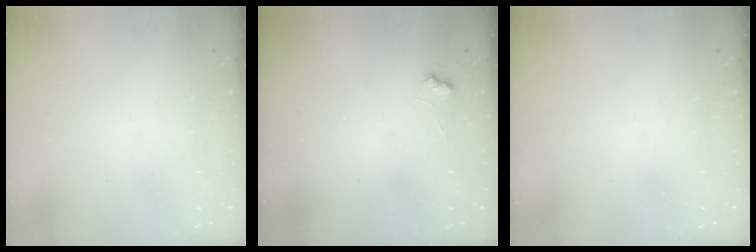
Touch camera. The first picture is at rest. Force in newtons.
{"total": 3.6, "press": 3.6, "slide": 0.4}
{"total": 0.0}